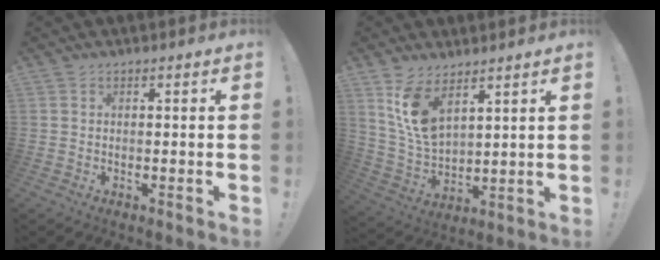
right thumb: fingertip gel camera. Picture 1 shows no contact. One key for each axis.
{"total": 11.0, "fx": 7.1, "fy": 5.4, "fz": 6.5, "tx": -0.128, "ty": -0.040, "tz": 0.139}